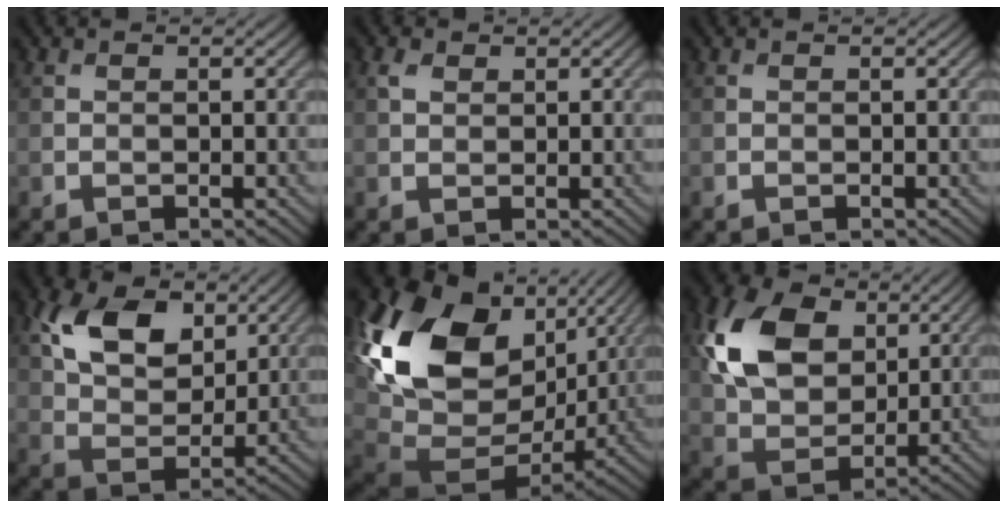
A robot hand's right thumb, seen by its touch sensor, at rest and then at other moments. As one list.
[{"total": 1.6, "force": [1.0, 0.9, 0.8], "torque": [-0.020, 0.005, 0.018]}, {"total": 0.0}, {"total": 10.6, "force": [4.7, 6.5, 7.0], "torque": [-0.154, 0.004, 0.084]}, {"total": 20.4, "force": [4.9, 14.2, 13.9], "torque": [-0.326, -0.021, 0.115]}, {"total": 12.1, "force": [4.0, 8.3, 7.8], "torque": [-0.187, 0.012, 0.071]}]